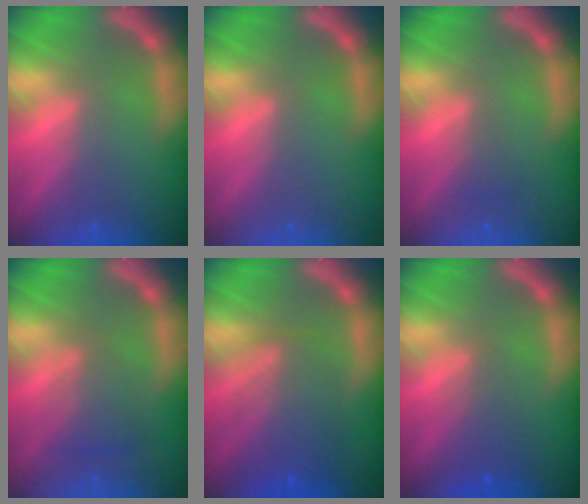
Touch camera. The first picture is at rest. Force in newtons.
{"total": 0.0}
{"total": 1.0}
{"total": 3.0}
{"total": 6.1}
{"total": 2.5}